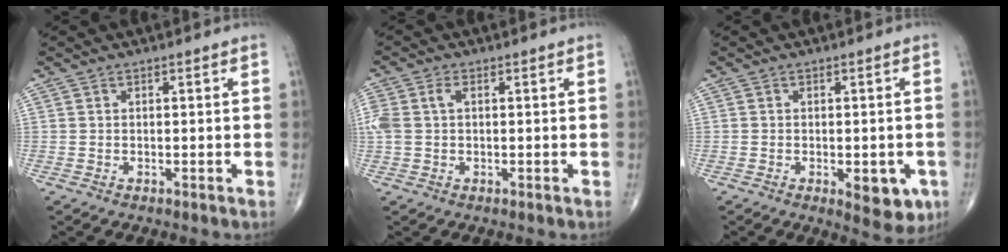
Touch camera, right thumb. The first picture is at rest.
{"total": 4.6, "force": [0.6, 2.9, 3.6], "torque": [-0.110, 0.022, 0.013]}
{"total": 7.0, "force": [-2.4, 3.3, 5.7], "torque": [-0.052, -0.002, -0.022]}